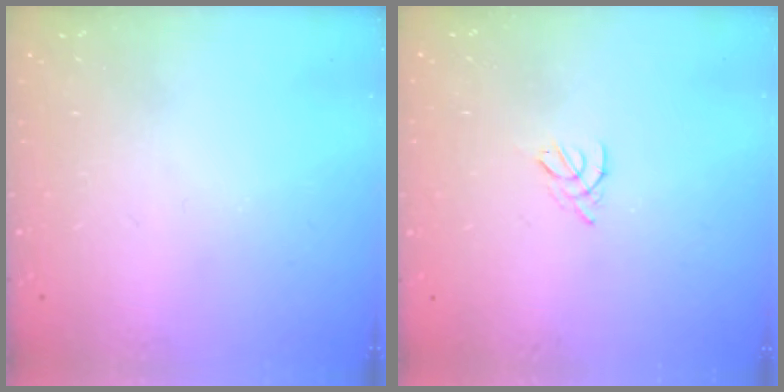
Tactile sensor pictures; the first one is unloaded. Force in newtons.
{"total": 2.0, "press": 1.9, "slide": 0.5}